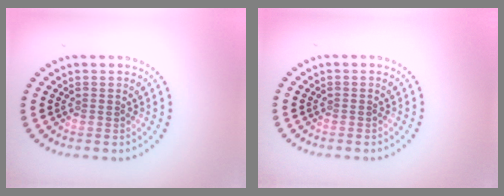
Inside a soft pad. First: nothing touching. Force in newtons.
{"total": 0.0}